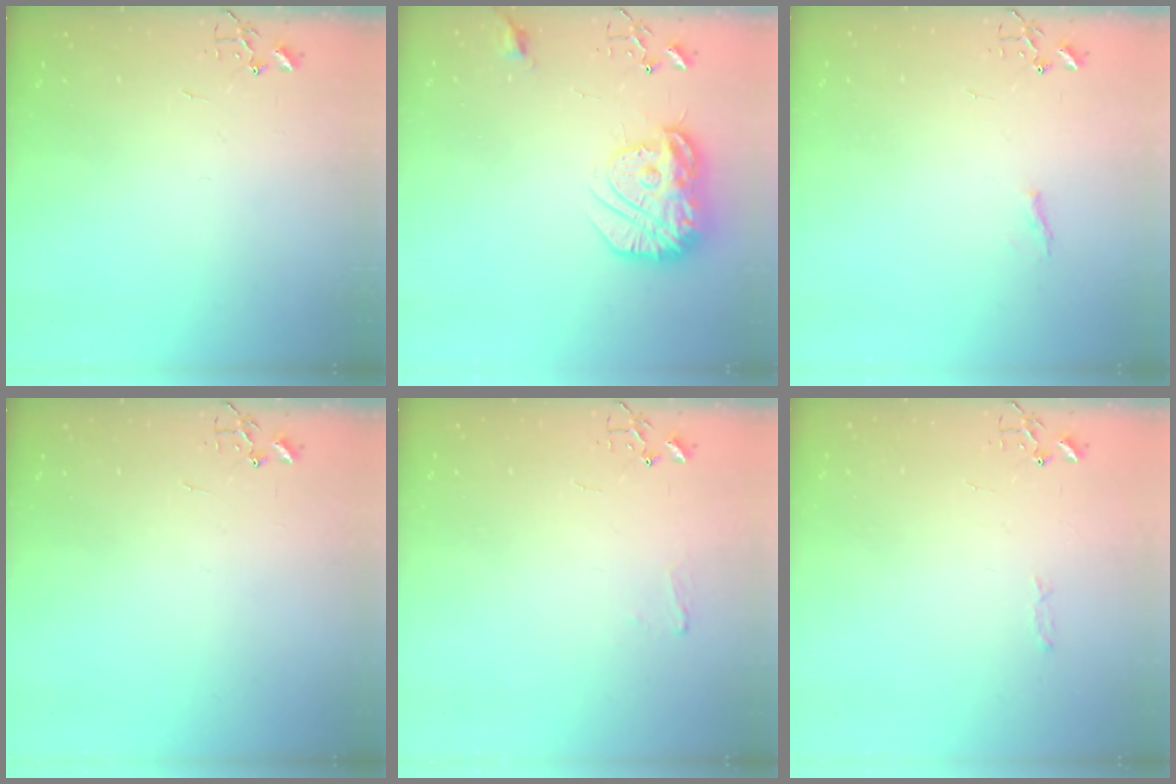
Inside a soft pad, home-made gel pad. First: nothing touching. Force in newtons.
{"total": 18.0, "press": 17.9, "slide": 1.6}
{"total": 4.7, "press": 4.6, "slide": 0.6}
{"total": 0.0}
{"total": 5.2, "press": 5.1, "slide": 0.6}
{"total": 3.3, "press": 3.3, "slide": 0.5}